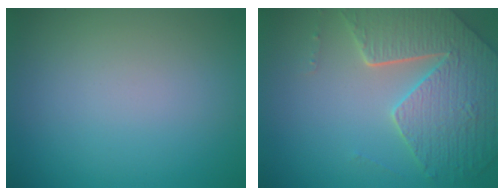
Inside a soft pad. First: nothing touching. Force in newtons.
{"total": 6.7, "press": 5.4, "slide": 4.1}